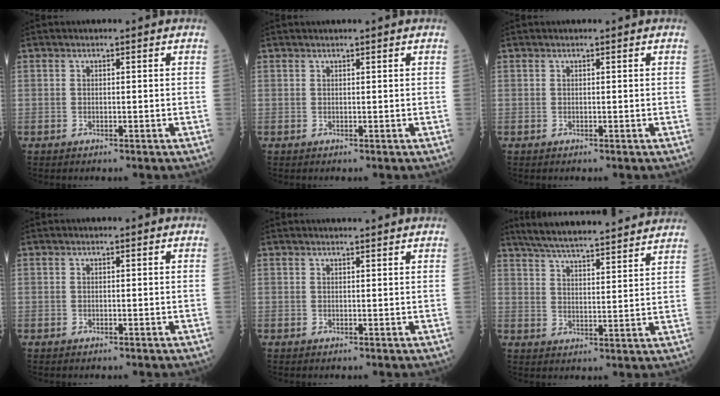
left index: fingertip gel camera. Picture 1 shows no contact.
{"total": 1.3, "force": [1.2, -0.1, 0.6], "torque": [-0.004, 0.014, 0.022]}
{"total": 1.5, "force": [-1.4, -0.2, -0.6], "torque": [0.010, -0.002, -0.021]}
{"total": 0.0}
{"total": 4.6, "force": [4.4, -0.2, 1.3], "torque": [-0.013, 0.018, 0.047]}
{"total": 21.3, "force": [19.4, 1.4, 8.7], "torque": [-0.139, 0.007, 0.263]}